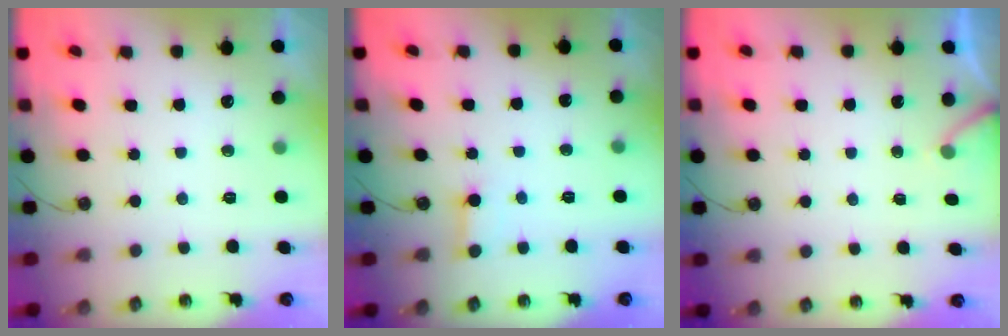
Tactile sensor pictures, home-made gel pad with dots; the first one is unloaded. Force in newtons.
{"total": 2.2, "press": 2.2, "slide": 0.1}
{"total": 3.0, "press": 3.0, "slide": 0.1}